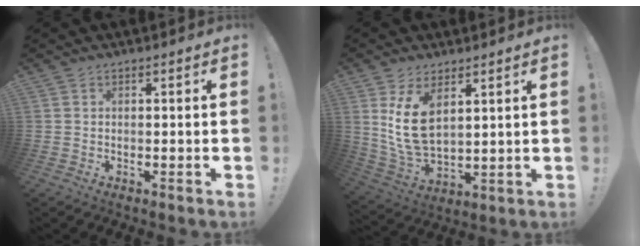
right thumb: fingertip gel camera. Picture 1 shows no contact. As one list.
[{"total": 11.4, "force": [4.7, 6.5, 8.2], "torque": [-0.163, -0.022, 0.090]}]